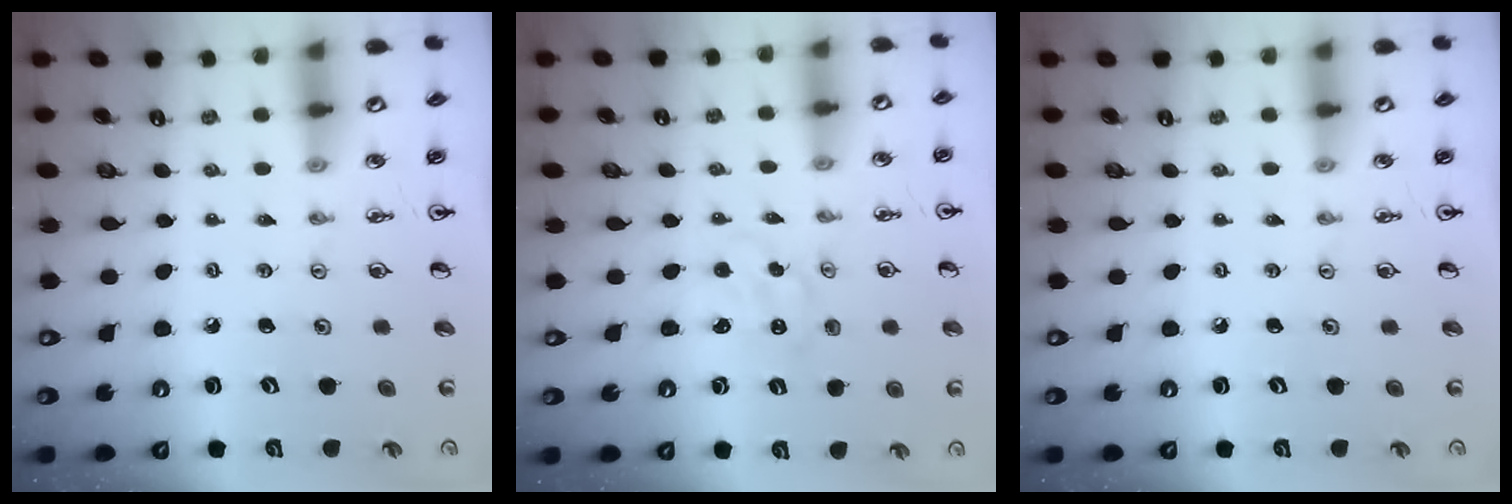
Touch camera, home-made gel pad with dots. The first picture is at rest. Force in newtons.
{"total": 0.8, "press": 0.7, "slide": 0.2}
{"total": 0.0}